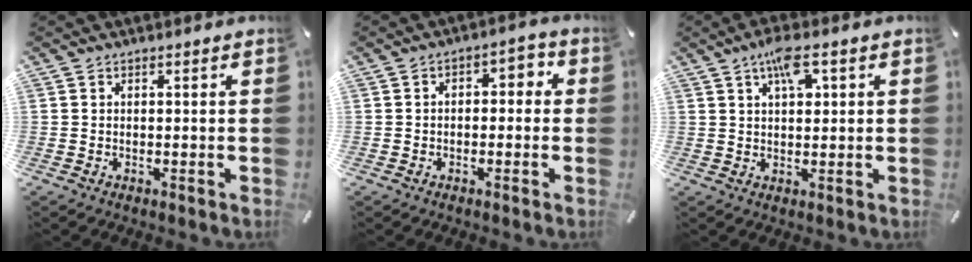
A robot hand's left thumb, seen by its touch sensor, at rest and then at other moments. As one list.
[{"total": 3.3, "force": [-1.9, 1.9, 1.9], "torque": [-0.034, 0.019, -0.041]}, {"total": 6.5, "force": [2.8, 2.9, 5.1], "torque": [-0.083, -0.001, 0.044]}]